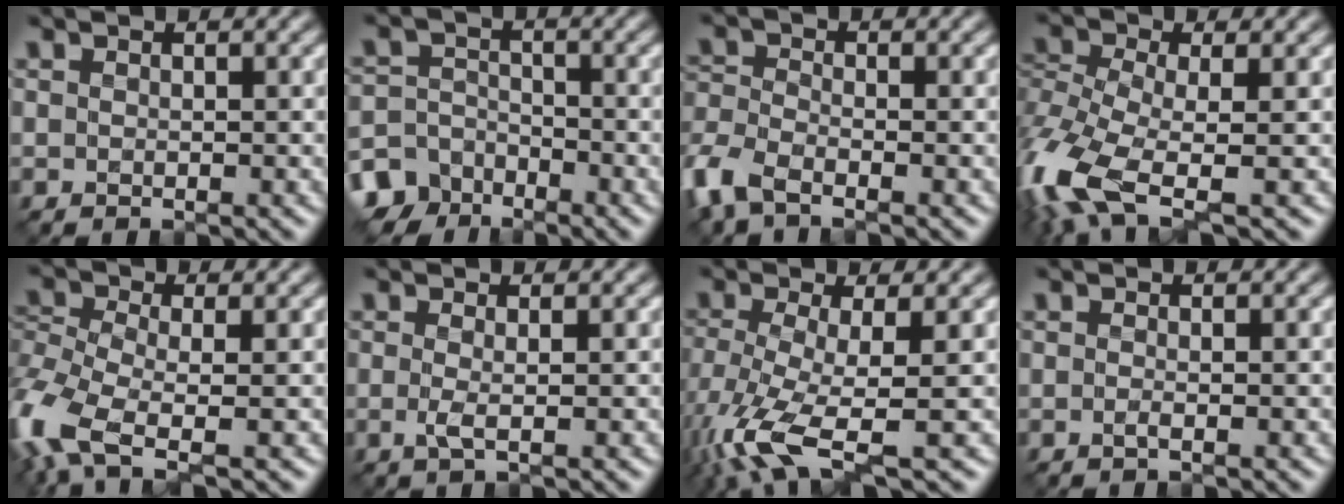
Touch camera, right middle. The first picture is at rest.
{"total": 6.4, "force": [-4.8, 4.0, 1.0], "torque": [-0.002, -0.010, -0.094]}
{"total": 4.4, "force": [-2.9, 1.9, 2.7], "torque": [-0.068, -0.007, -0.077]}
{"total": 9.4, "force": [-4.2, 3.8, 7.5], "torque": [-0.181, -0.014, -0.092]}
{"total": 8.6, "force": [-3.8, 4.0, 6.6], "torque": [-0.169, -0.009, -0.079]}
{"total": 1.4, "force": [-0.1, 0.3, 1.3], "torque": [-0.028, -0.003, -0.003]}
{"total": 7.9, "force": [-3.4, 2.3, 6.8], "torque": [-0.157, -0.018, -0.072]}
{"total": 0.7, "force": [-0.3, 0.2, 0.6], "torque": [-0.012, -0.005, -0.006]}